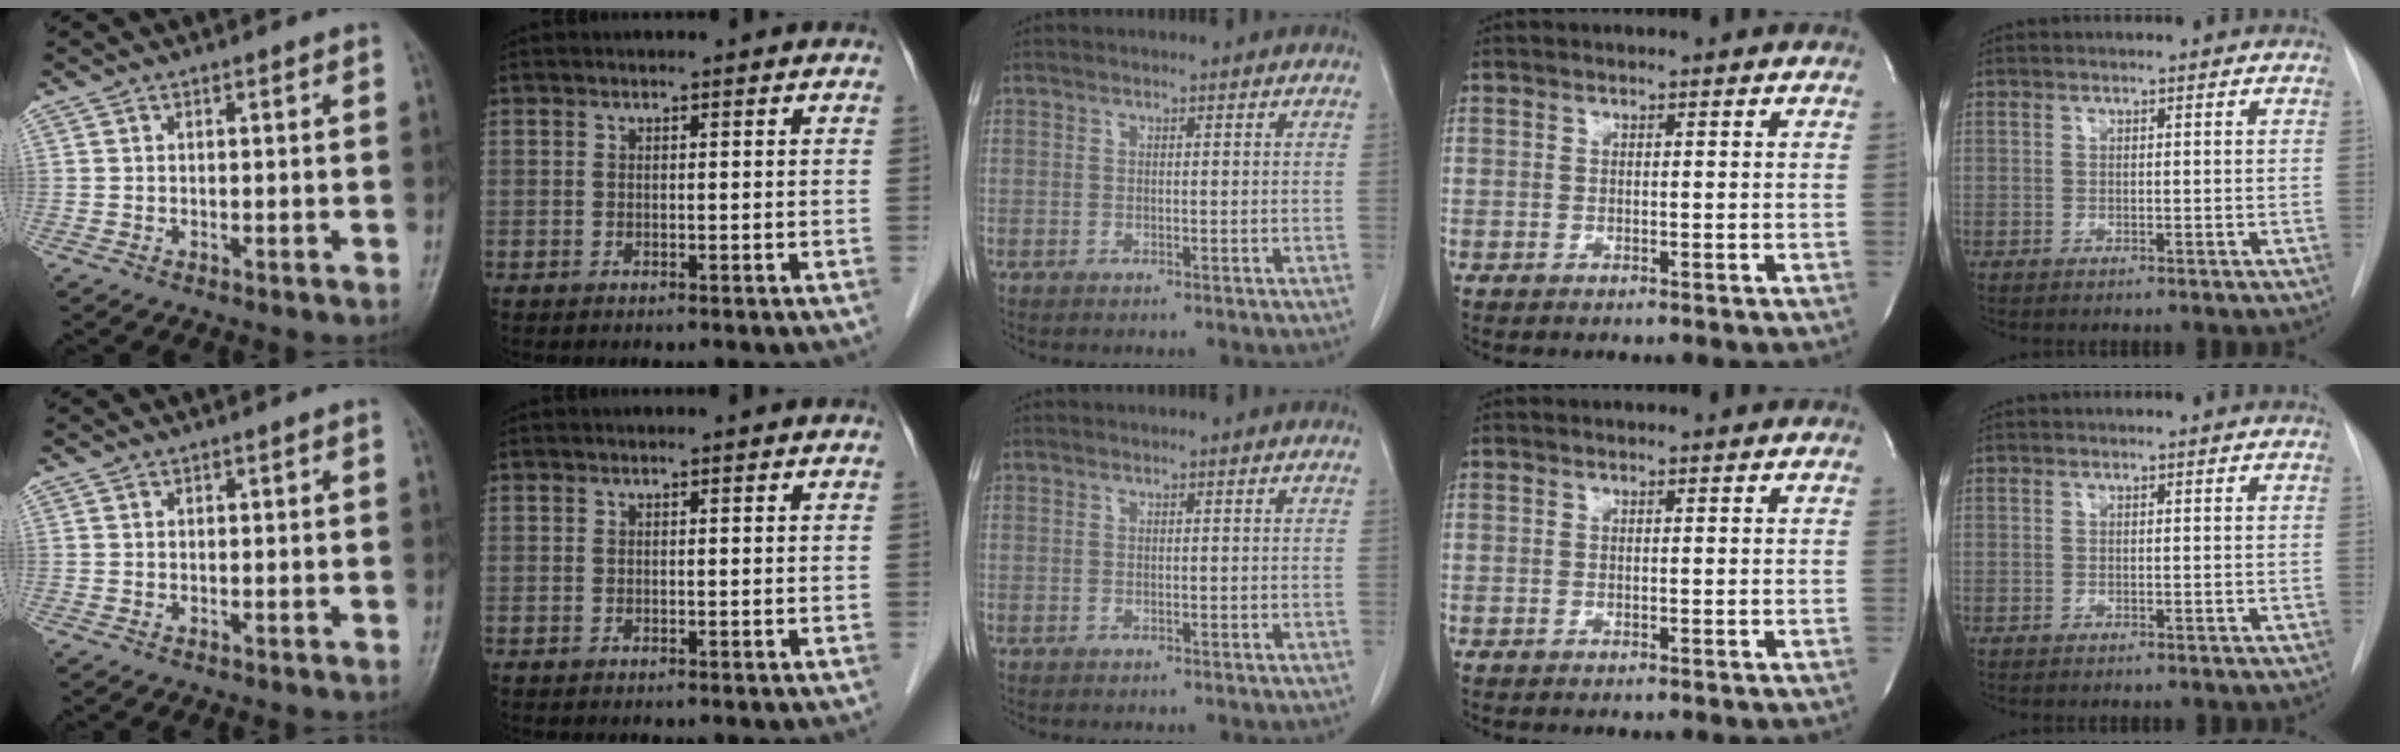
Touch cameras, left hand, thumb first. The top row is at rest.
{}